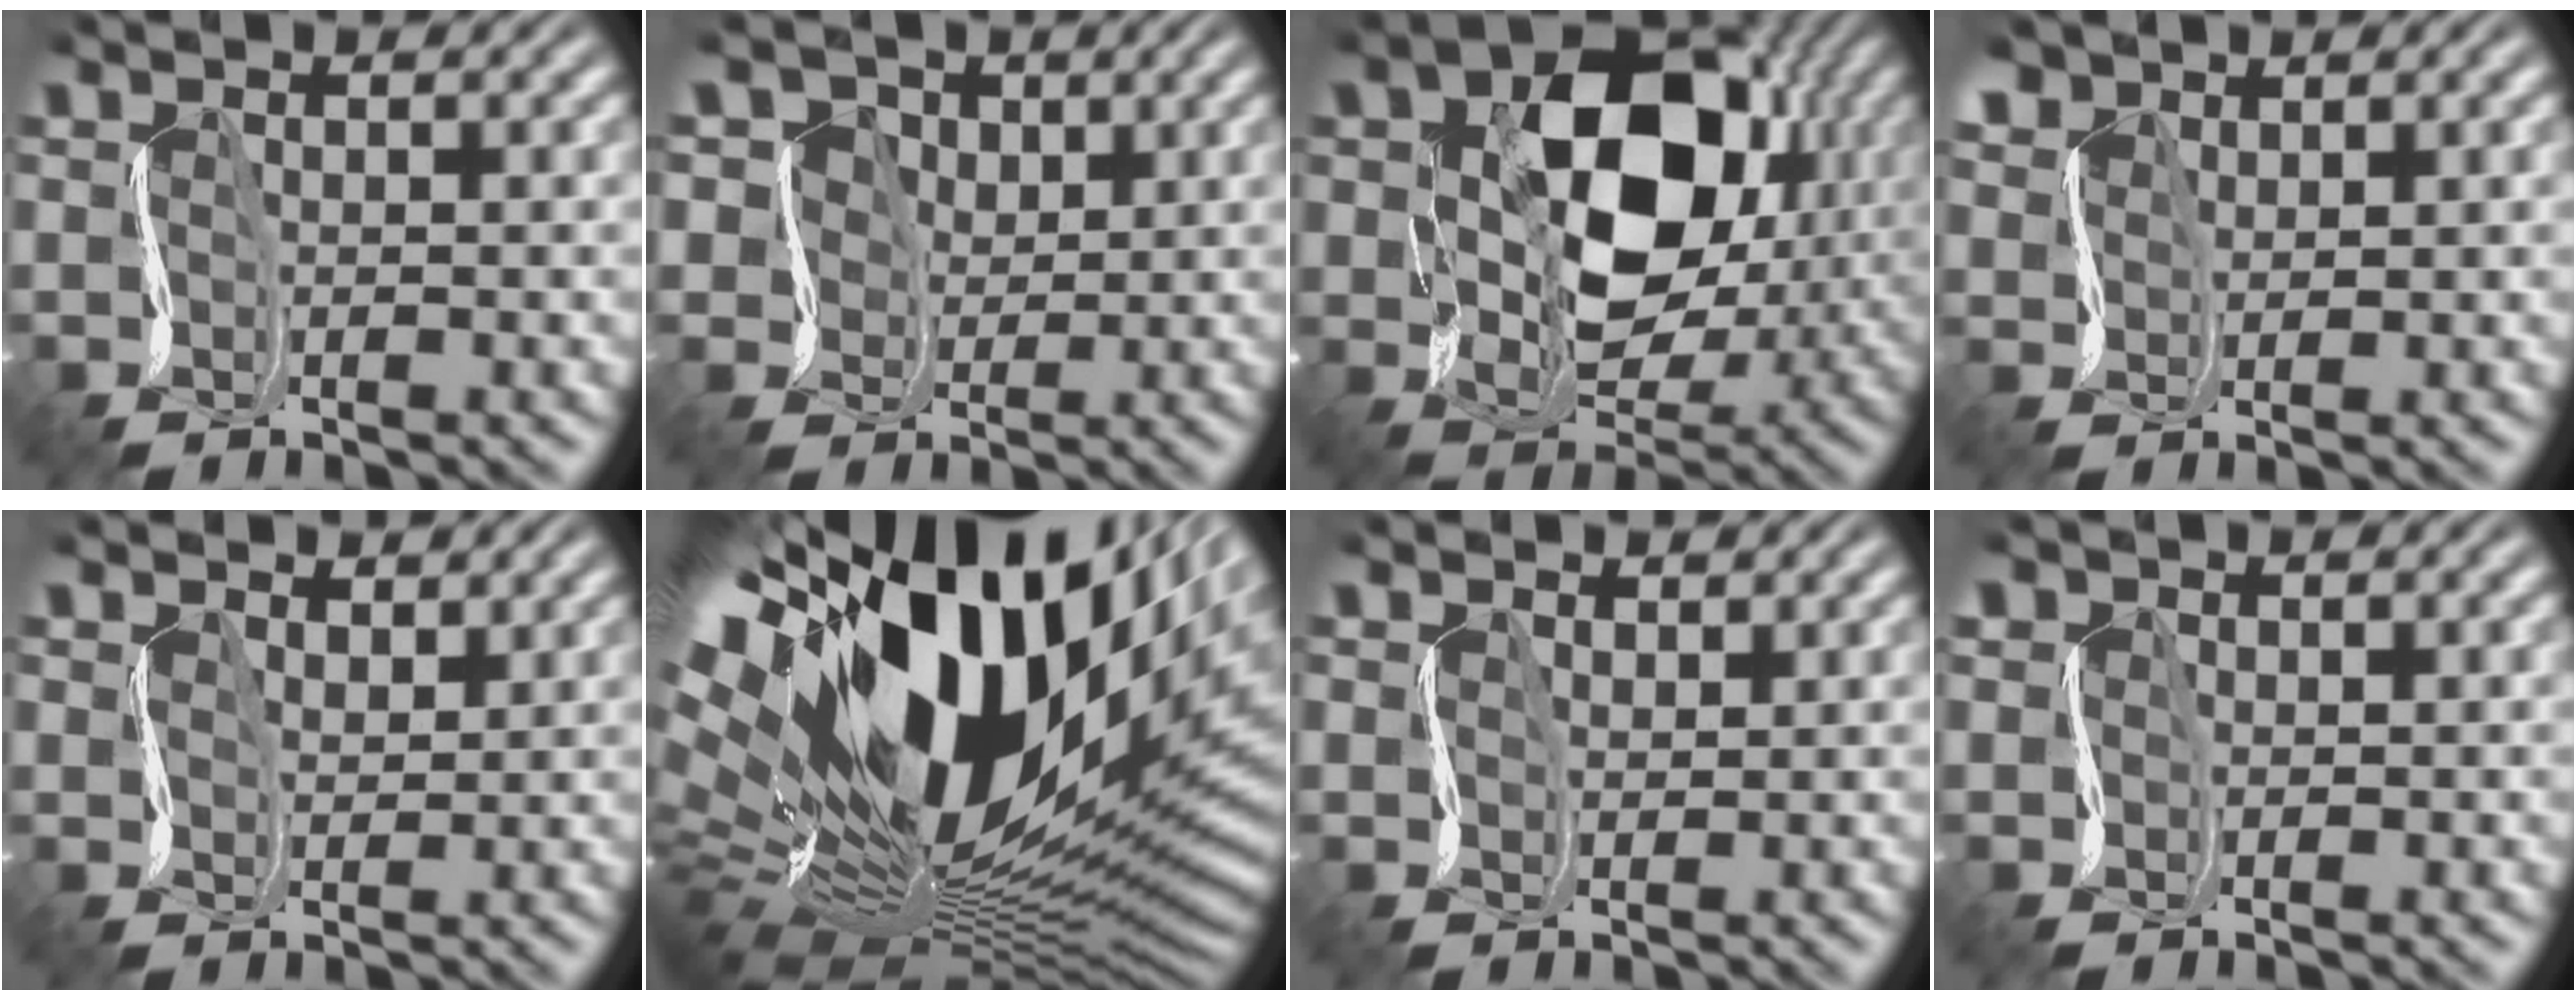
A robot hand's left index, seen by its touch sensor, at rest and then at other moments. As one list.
[{"total": 9.9, "force": [6.1, 6.9, 3.6], "torque": [-0.092, 0.039, 0.079]}, {"total": 11.6, "force": [2.0, 8.2, 8.1], "torque": [-0.130, 0.004, 0.034]}, {"total": 2.6, "force": [2.3, 1.0, -0.4], "torque": [-0.009, 0.003, 0.045]}, {"total": 3.5, "force": [2.6, 2.2, 1.0], "torque": [-0.038, 0.009, 0.035]}, {"total": 18.6, "force": [5.7, 10.2, 14.5], "torque": [-0.274, 0.018, 0.095]}, {"total": 2.2, "force": [1.6, 1.6, 0.2], "torque": [-0.020, 0.009, 0.015]}, {"total": 2.5, "force": [0.7, 2.2, 1.0], "torque": [-0.004, 0.012, -0.007]}]